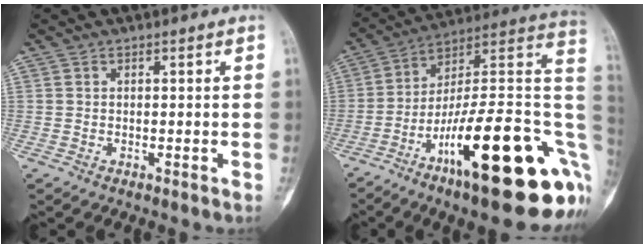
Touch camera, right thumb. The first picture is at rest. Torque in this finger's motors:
{"motor_torque": [3.36, 1.65, 1.37, -1.40, 0.67]}